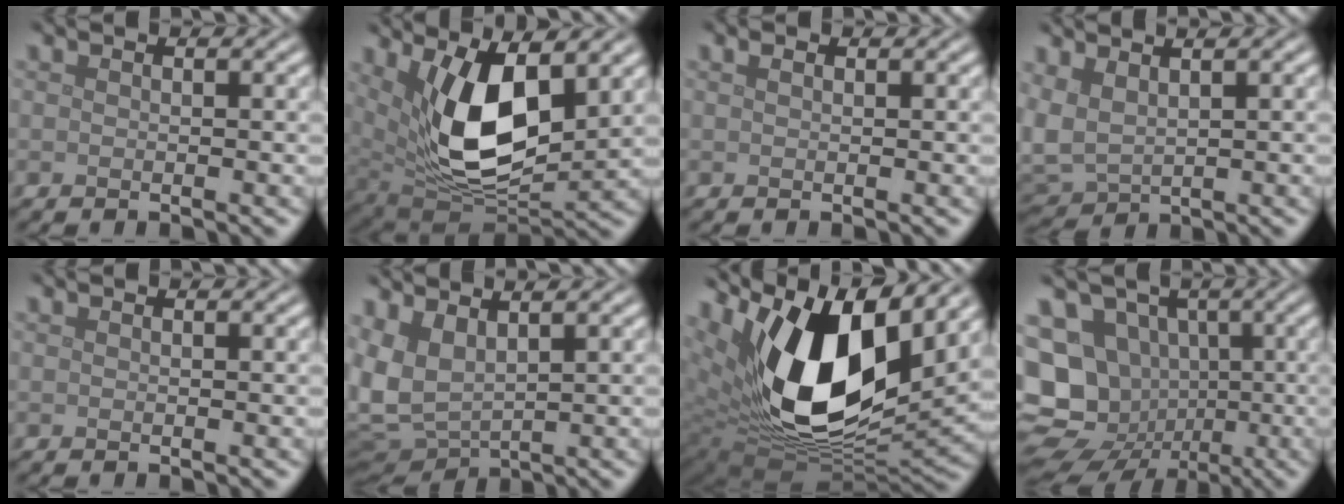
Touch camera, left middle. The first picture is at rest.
{"total": 10.3, "force": [2.9, 4.7, 8.7], "torque": [-0.156, -0.017, 0.054]}
{"total": 0.6, "force": [0.4, 0.2, 0.4], "torque": [-0.010, 0.004, 0.007]}
{"total": 3.1, "force": [1.3, 1.5, 2.4], "torque": [-0.072, 0.001, 0.028]}
{"total": 0.0}
{"total": 5.6, "force": [1.5, 3.0, 4.5], "torque": [-0.116, -0.001, 0.031]}
{"total": 14.3, "force": [5.1, 7.7, 10.9], "torque": [-0.195, -0.010, 0.099]}
{"total": 18.3, "force": [-4.2, 16.7, 6.4], "torque": [-0.150, -0.008, -0.097]}